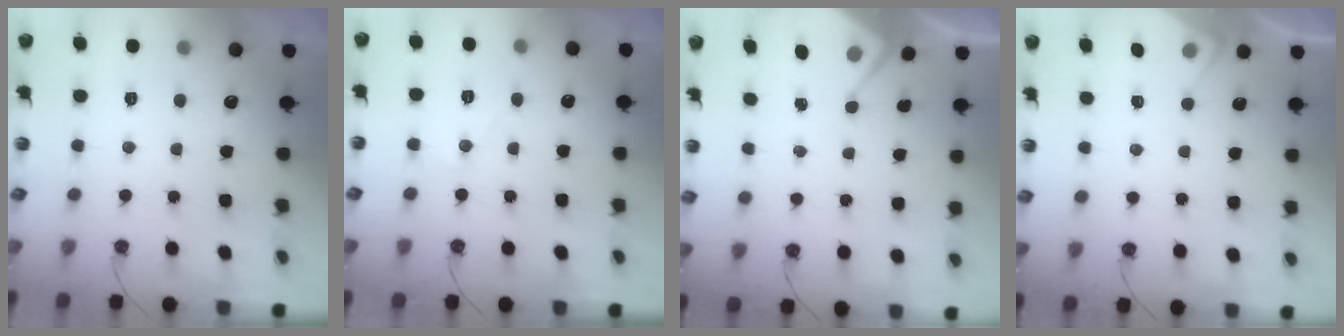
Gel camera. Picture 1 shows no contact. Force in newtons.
{"total": 5.5, "press": 5.5, "slide": 0.8}
{"total": 4.1, "press": 4.0, "slide": 0.5}
{"total": 3.8, "press": 3.8, "slide": 0.6}